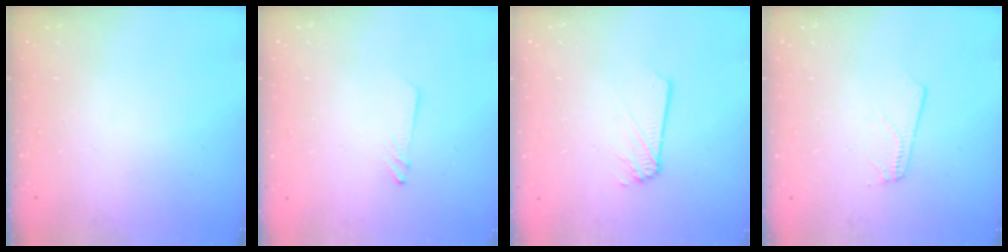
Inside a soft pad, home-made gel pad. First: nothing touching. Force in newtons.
{"total": 1.3, "press": 1.3, "slide": 0.1}
{"total": 2.1, "press": 2.1, "slide": 0.0}
{"total": 3.8, "press": 3.8, "slide": 0.1}